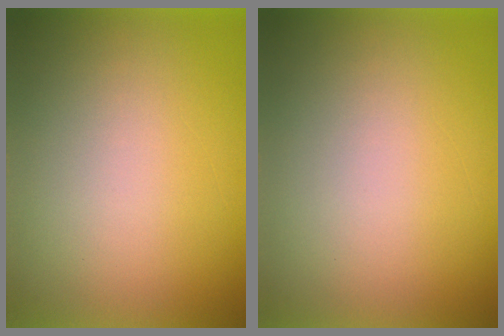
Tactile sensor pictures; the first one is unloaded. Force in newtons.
{"total": 0.0}